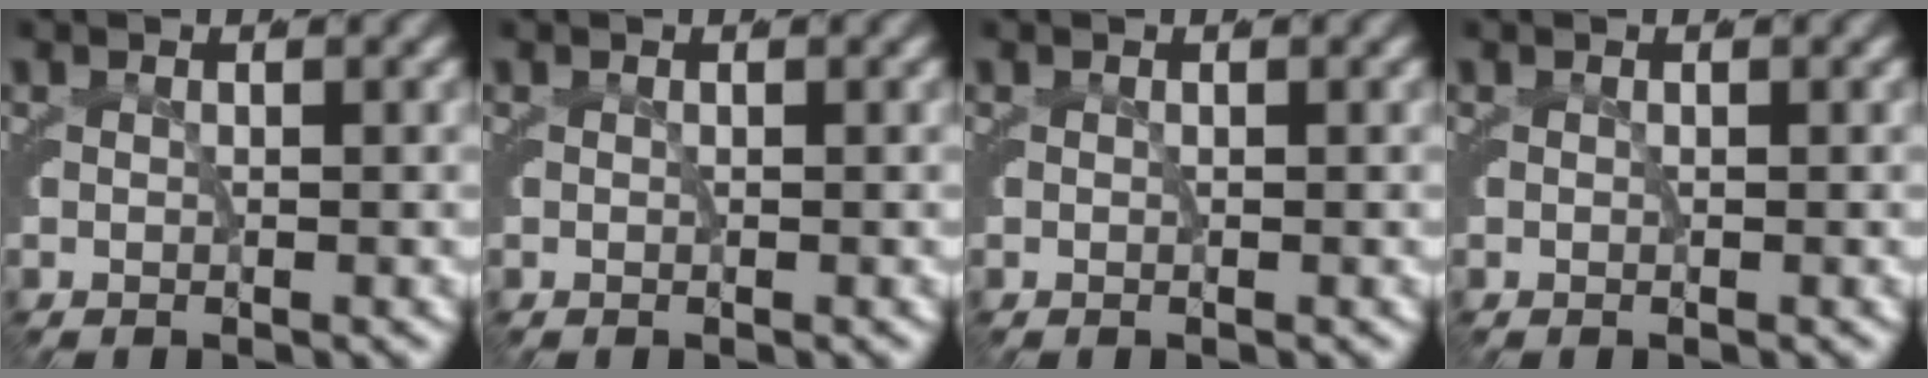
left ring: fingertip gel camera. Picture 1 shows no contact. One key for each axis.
{"total": 0.0}
{"total": 0.0}
{"total": 0.0}